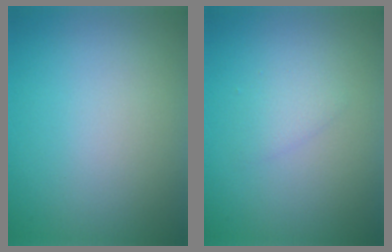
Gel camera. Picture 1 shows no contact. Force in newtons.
{"total": 1.3, "press": 1.3, "slide": 0.1}